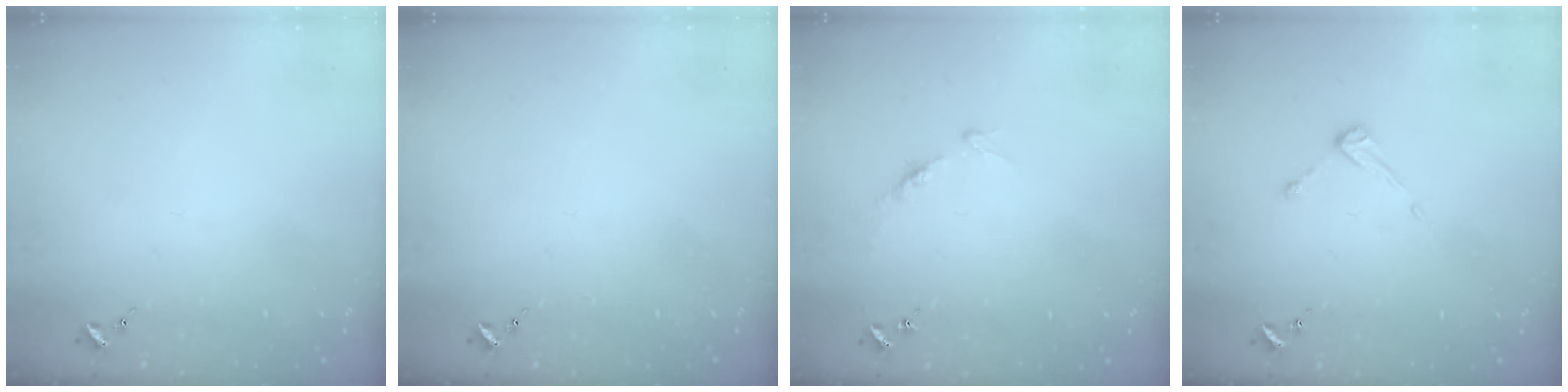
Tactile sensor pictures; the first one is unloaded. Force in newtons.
{"total": 0.0}
{"total": 4.9, "press": 4.8, "slide": 0.6}
{"total": 4.2, "press": 4.2, "slide": 0.3}